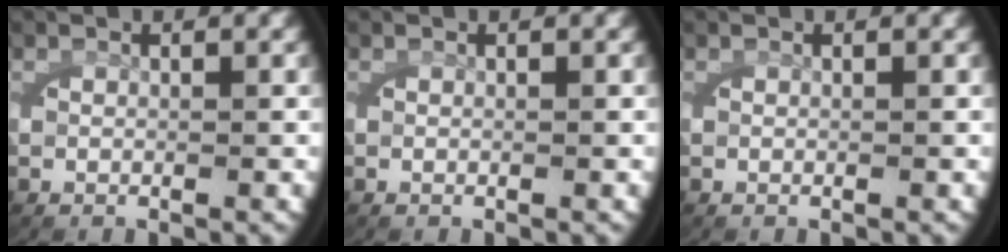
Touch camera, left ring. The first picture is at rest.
{"total": 0.0}
{"total": 0.0}